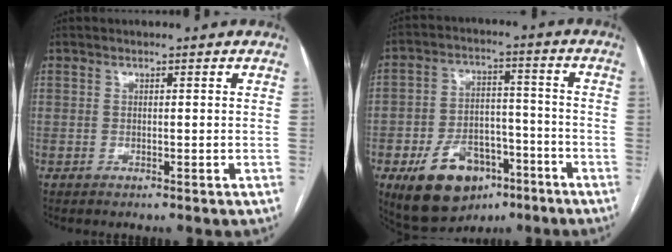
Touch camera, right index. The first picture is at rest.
{"total": 13.3, "force": [-7.1, 8.2, 7.7], "torque": [-0.127, 0.017, -0.107]}